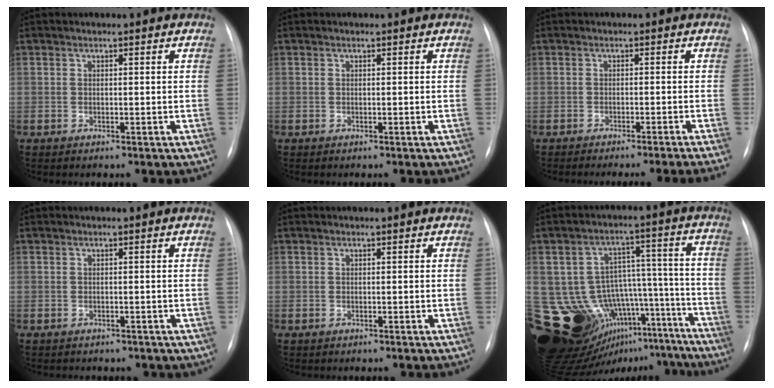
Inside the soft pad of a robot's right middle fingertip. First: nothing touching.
{"total": 0.0}
{"total": 9.5, "force": [-8.3, -2.3, 4.2], "torque": [-0.017, -0.023, -0.105]}
{"total": 3.1, "force": [-2.4, 1.6, 1.1], "torque": [-0.017, -0.002, -0.020]}
{"total": 0.0}
{"total": 25.8, "force": [-16.5, 15.2, 12.7], "torque": [-0.209, 0.065, -0.210]}